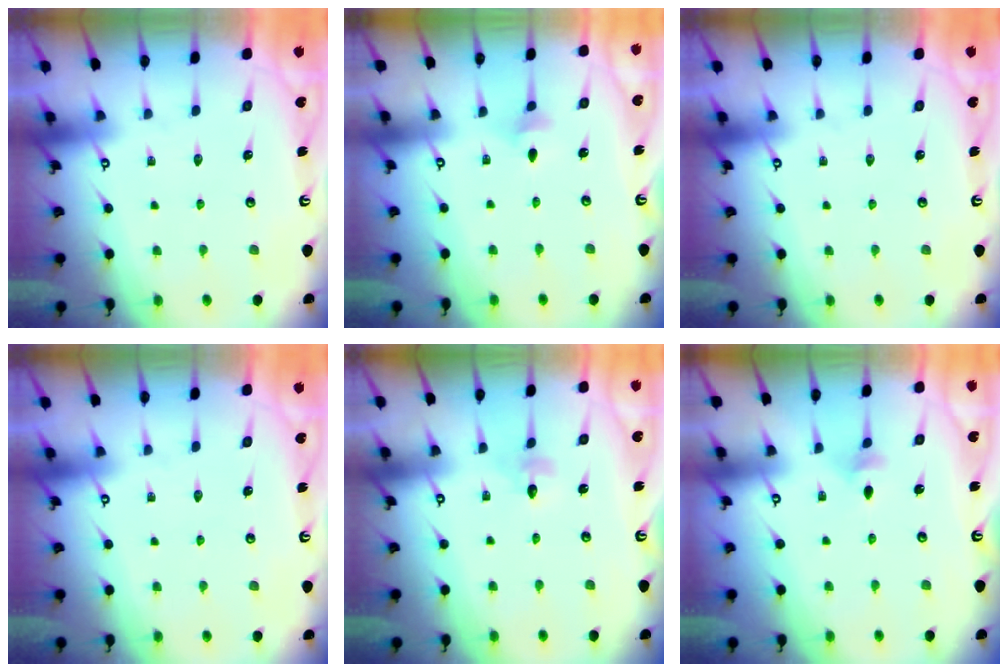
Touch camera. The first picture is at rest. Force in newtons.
{"total": 2.7, "press": 2.6, "slide": 0.5}
{"total": 0.0}
{"total": 0.0}
{"total": 3.6, "press": 3.5, "slide": 0.4}
{"total": 3.3, "press": 3.2, "slide": 0.8}